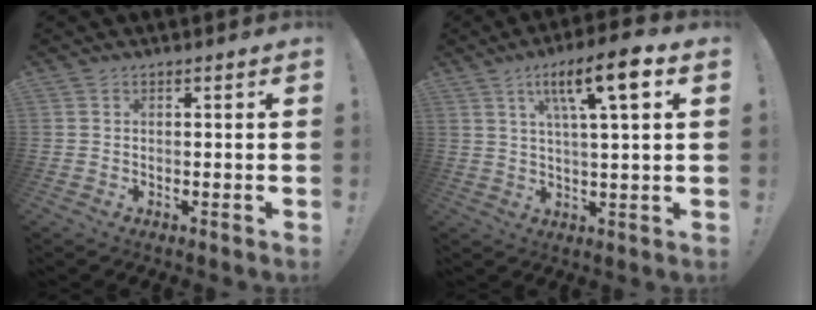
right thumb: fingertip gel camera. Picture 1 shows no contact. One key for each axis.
{"total": 11.7, "fx": 4.6, "fy": 2.3, "fz": 10.5, "tx": -0.165, "ty": -0.011, "tz": 0.067}